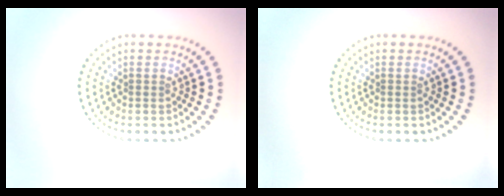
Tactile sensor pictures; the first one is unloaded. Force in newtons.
{"total": 0.0}